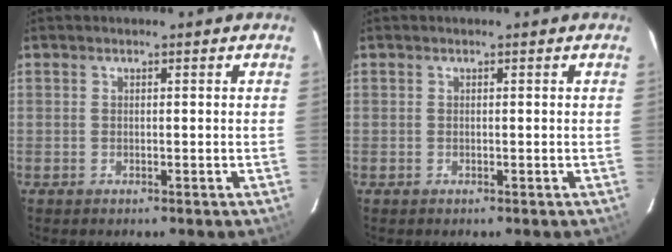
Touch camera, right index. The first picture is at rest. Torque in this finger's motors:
{"motor_torque": [0.00, 0.00, 0.00, 0.01]}